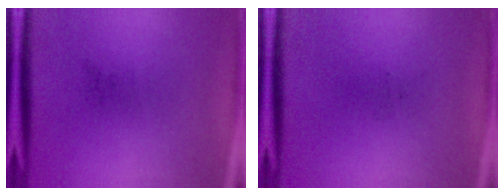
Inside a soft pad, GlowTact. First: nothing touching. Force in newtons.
{"total": 0.0}